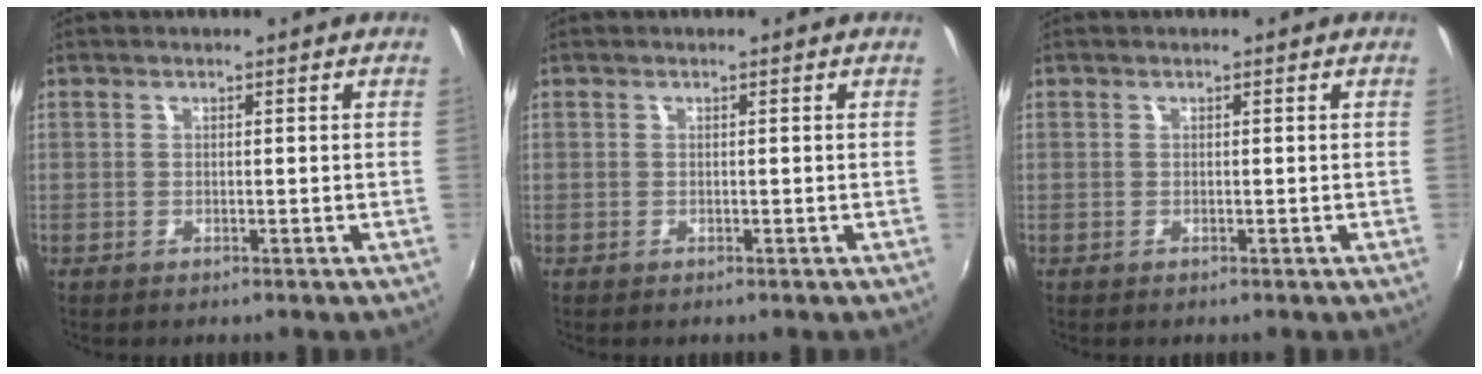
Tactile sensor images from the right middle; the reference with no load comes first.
{"total": 0.0}
{"total": 0.0}